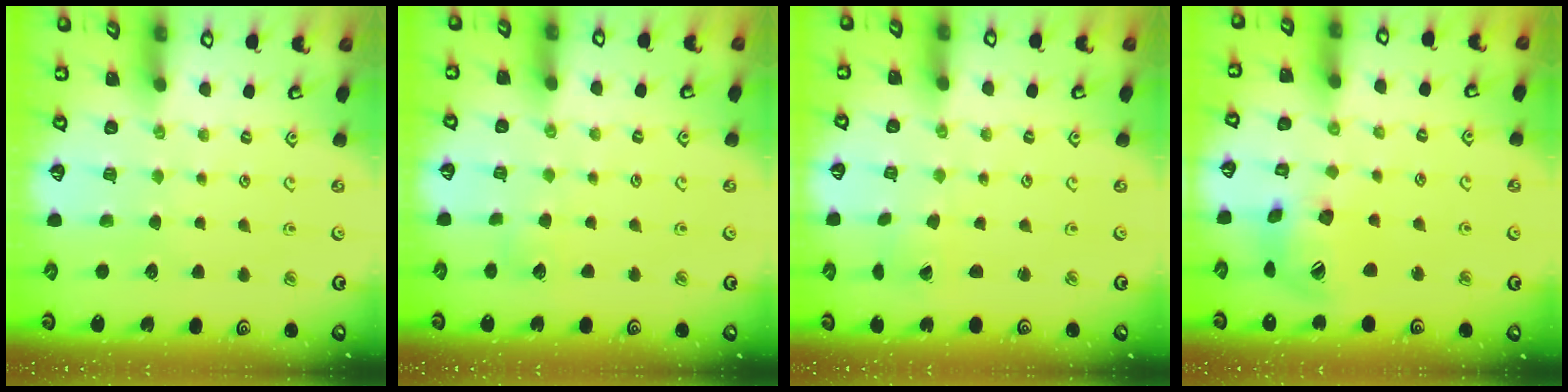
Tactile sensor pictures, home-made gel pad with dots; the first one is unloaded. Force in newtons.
{"total": 2.7, "press": 2.7, "slide": 0.3}
{"total": 0.9, "press": 0.7, "slide": 0.5}
{"total": 16.3, "press": 16.2, "slide": 2.2}